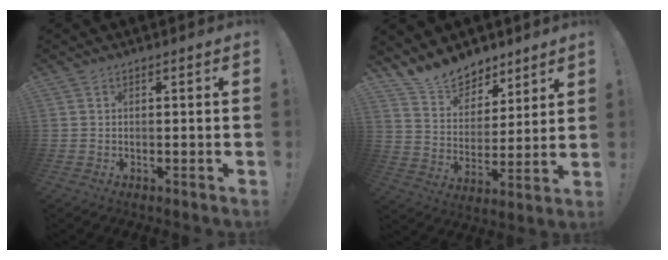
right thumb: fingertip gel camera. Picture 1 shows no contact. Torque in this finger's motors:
{"motor_torque": [-0.03, 0.04, -0.14, 0.42, 0.12]}